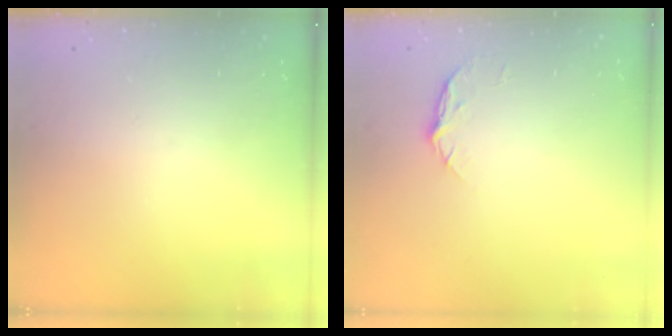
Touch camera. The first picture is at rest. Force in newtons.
{"total": 5.2, "press": 5.2, "slide": 0.7}